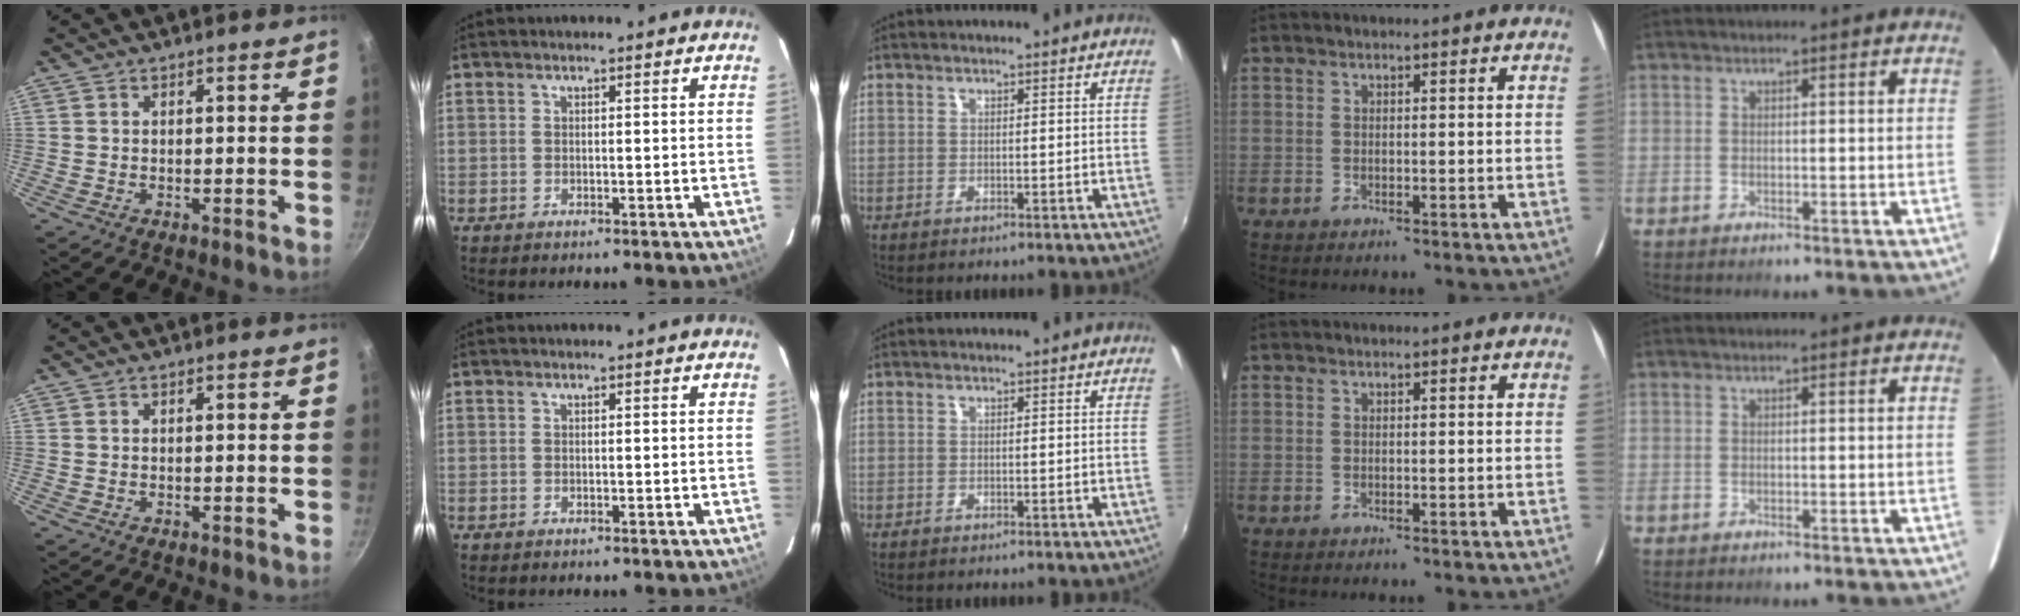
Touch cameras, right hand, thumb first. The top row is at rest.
{}